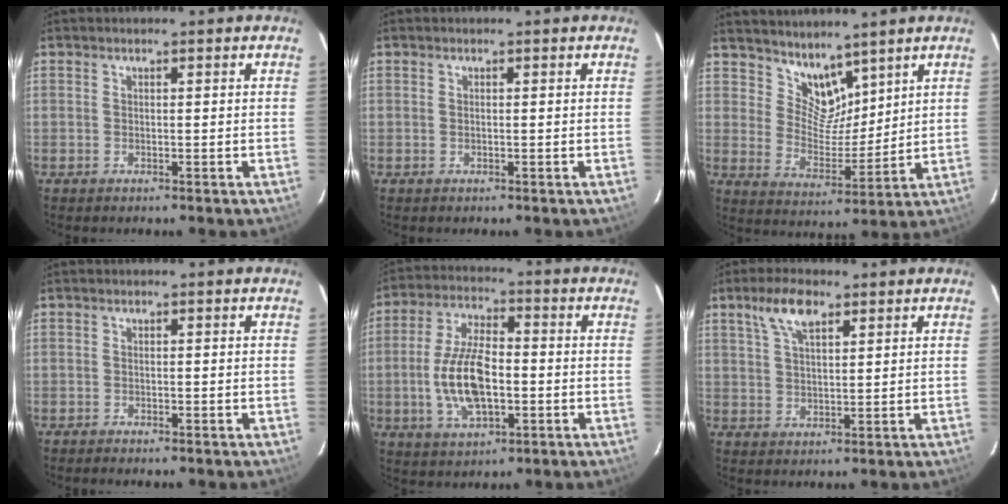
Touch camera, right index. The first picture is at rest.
{"total": 0.0}
{"total": 8.4, "force": [6.8, 4.2, 2.5], "torque": [-0.035, 0.001, 0.131]}
{"total": 1.7, "force": [-1.5, 0.4, 0.6], "torque": [-0.024, -0.006, -0.027]}
{"total": 12.6, "force": [-2.3, 5.8, 10.9], "torque": [-0.222, 0.004, -0.040]}
{"total": 6.4, "force": [3.7, 2.5, 4.5], "torque": [-0.086, 0.015, 0.070]}